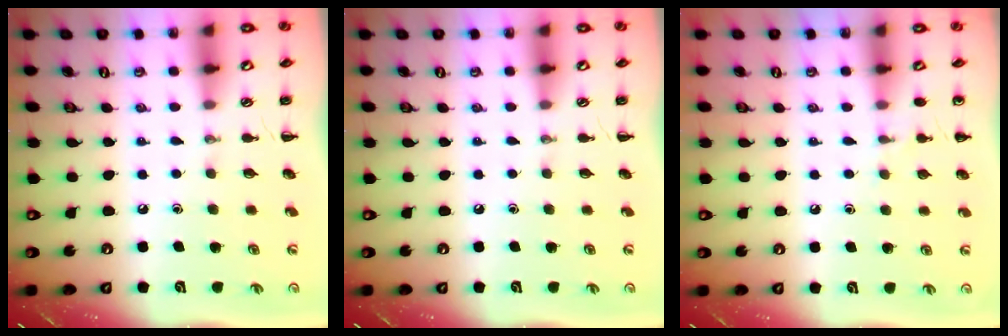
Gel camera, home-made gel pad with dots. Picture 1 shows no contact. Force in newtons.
{"total": 0.0}
{"total": 5.7, "press": 5.5, "slide": 1.6}